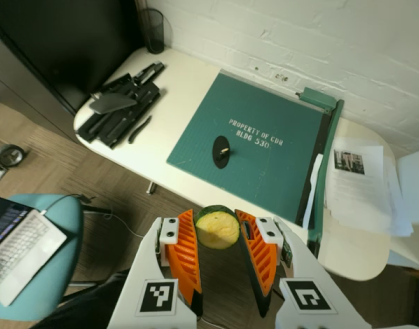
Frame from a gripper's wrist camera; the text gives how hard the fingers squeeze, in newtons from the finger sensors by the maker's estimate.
{"total": 9.6, "left": 9.2, "right": 10.0}